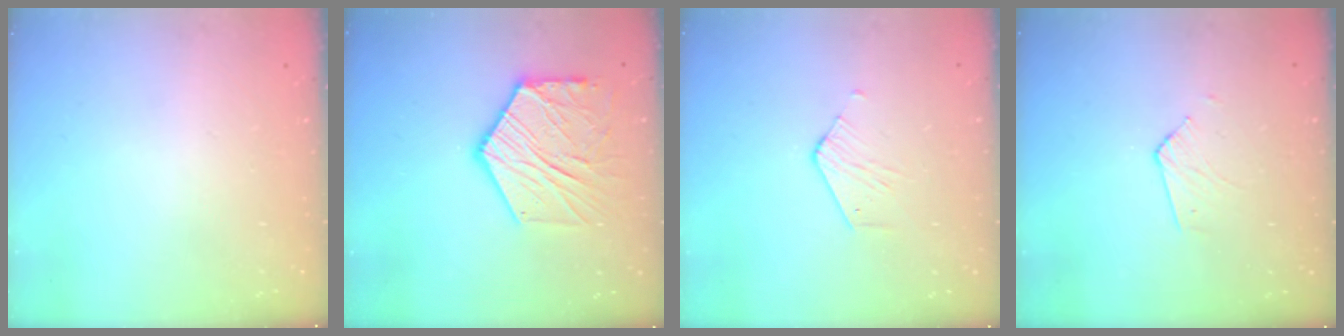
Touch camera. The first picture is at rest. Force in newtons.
{"total": 16.7, "press": 16.7, "slide": 1.4}
{"total": 2.6, "press": 2.6, "slide": 0.2}
{"total": 2.7, "press": 2.7, "slide": 0.2}